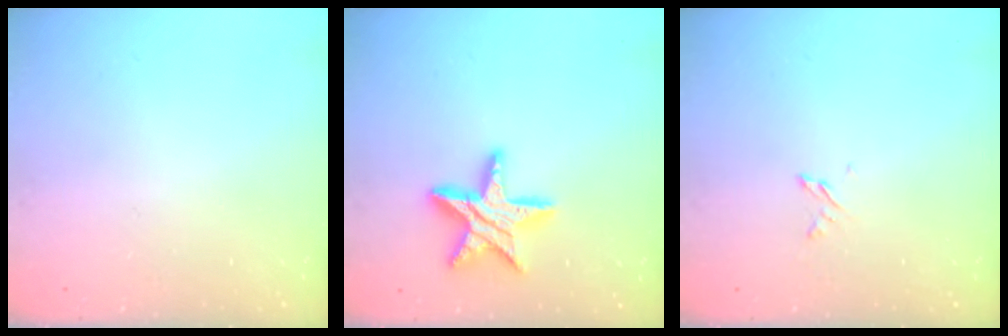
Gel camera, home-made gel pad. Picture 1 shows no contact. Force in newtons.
{"total": 14.2, "press": 14.2, "slide": 1.0}
{"total": 1.7, "press": 1.7, "slide": 0.3}